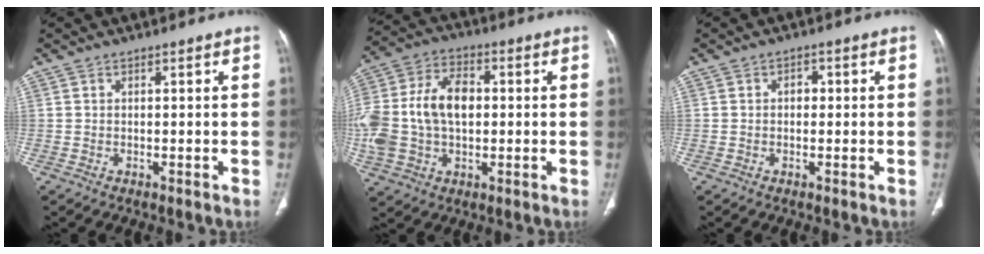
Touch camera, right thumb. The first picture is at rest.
{"total": 19.1, "force": [0.4, 12.9, 14.2], "torque": [-0.314, 0.023, 0.012]}
{"total": 1.7, "force": [0.1, 1.3, 1.1], "torque": [-0.010, 0.007, -0.001]}